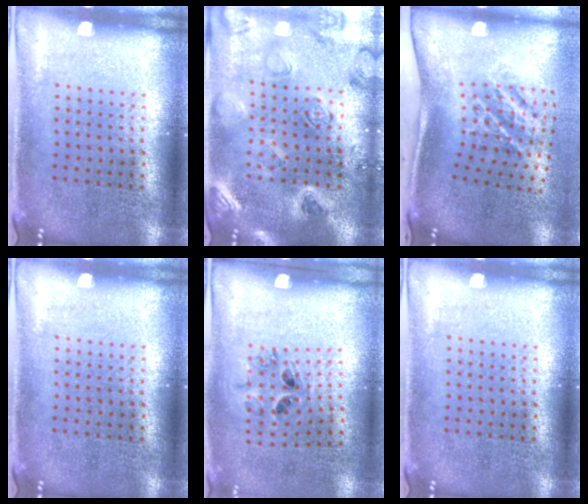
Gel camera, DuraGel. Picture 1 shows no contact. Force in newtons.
{"total": 2.2, "press": 2.2, "slide": 0.3}
{"total": 2.0, "press": 1.2, "slide": 1.5}
{"total": 0.0}
{"total": 1.2, "press": 0.8, "slide": 0.9}
{"total": 0.0}